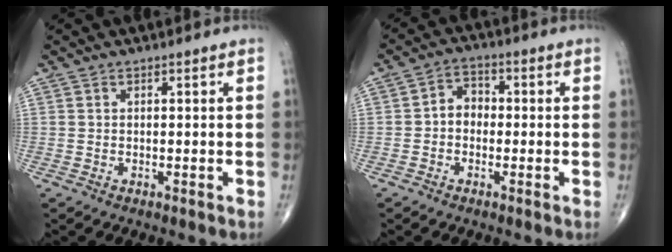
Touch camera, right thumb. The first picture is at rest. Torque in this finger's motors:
{"motor_torque": [0.02, 0.02, 0.03, 0.03, 0.00]}